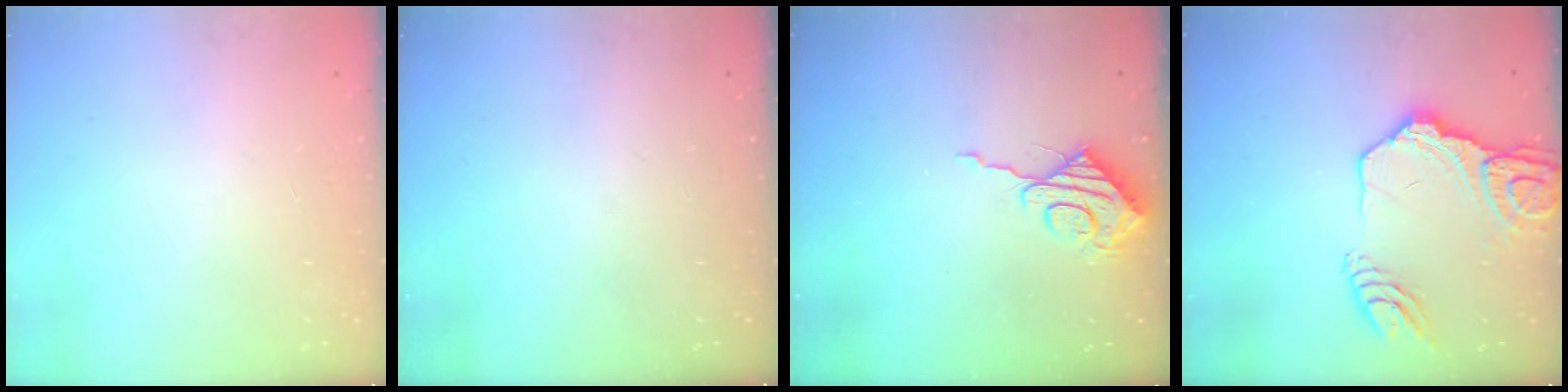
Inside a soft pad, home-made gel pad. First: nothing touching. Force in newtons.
{"total": 0.0}
{"total": 9.1, "press": 9.1, "slide": 0.7}
{"total": 16.9, "press": 16.8, "slide": 1.7}